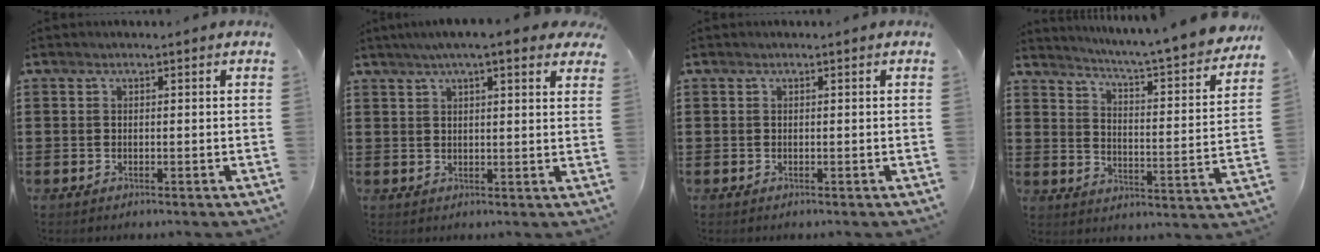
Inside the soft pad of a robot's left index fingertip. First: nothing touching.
{"total": 5.0, "force": [3.9, 0.4, 3.2], "torque": [-0.065, 0.000, 0.066]}
{"total": 0.0}
{"total": 5.2, "force": [4.8, -1.0, 2.0], "torque": [-0.053, -0.049, 0.068]}